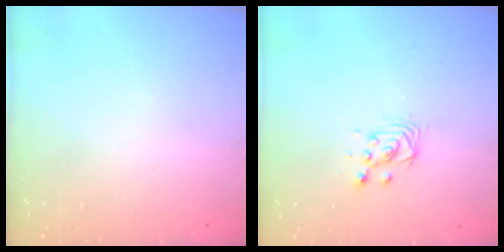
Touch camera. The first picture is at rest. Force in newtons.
{"total": 3.5, "press": 3.5, "slide": 0.2}